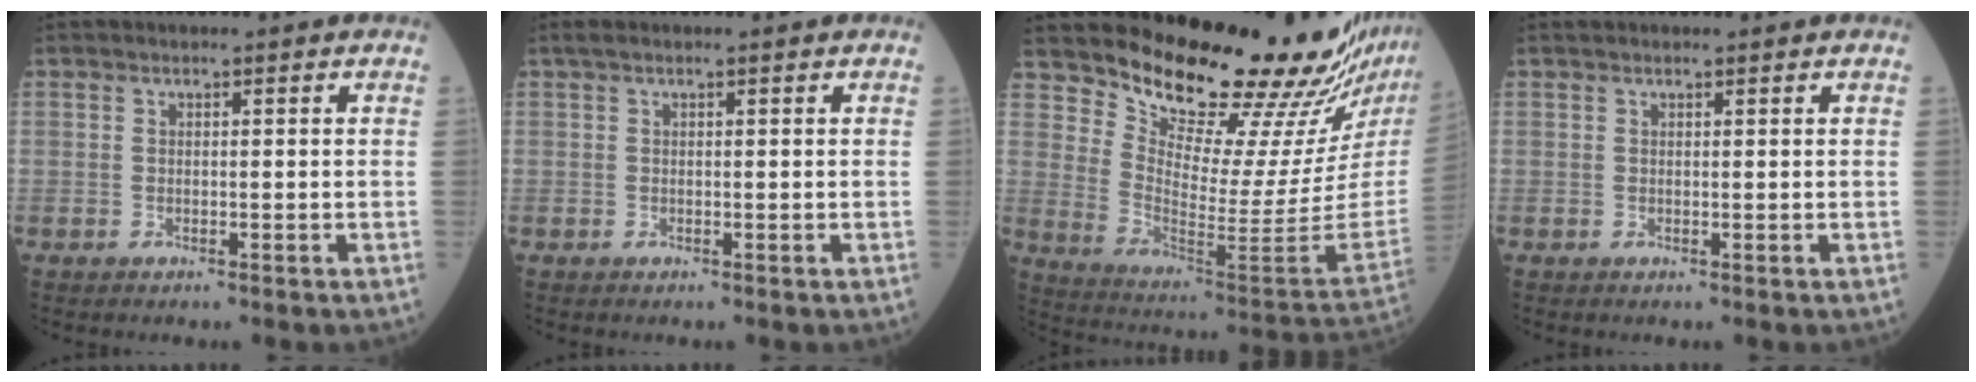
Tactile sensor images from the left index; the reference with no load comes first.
{"total": 1.5, "force": [1.2, 0.0, 1.0], "torque": [-0.022, 0.021, 0.020]}
{"total": 23.7, "force": [21.2, 0.9, 10.5], "torque": [-0.178, -0.138, 0.299]}
{"total": 1.5, "force": [1.4, 0.2, 0.5], "torque": [-0.008, 0.020, 0.023]}